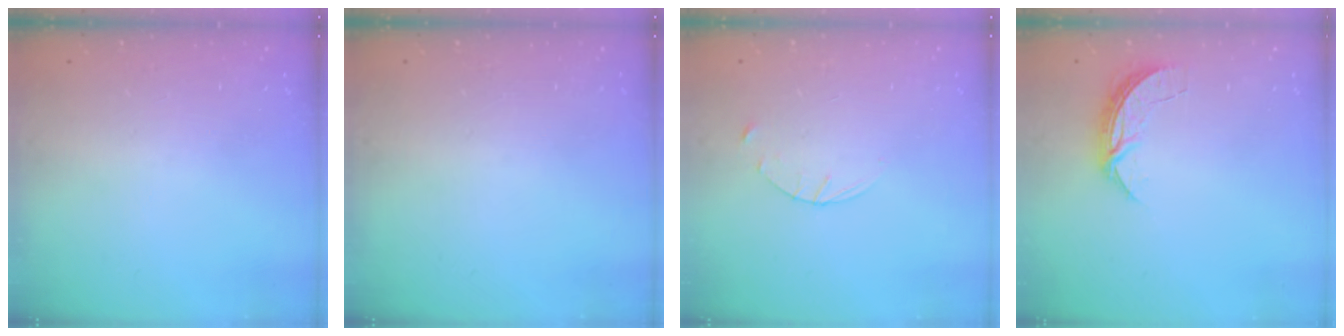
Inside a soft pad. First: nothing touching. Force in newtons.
{"total": 0.0}
{"total": 3.6, "press": 3.5, "slide": 0.4}
{"total": 5.6, "press": 5.6, "slide": 0.5}